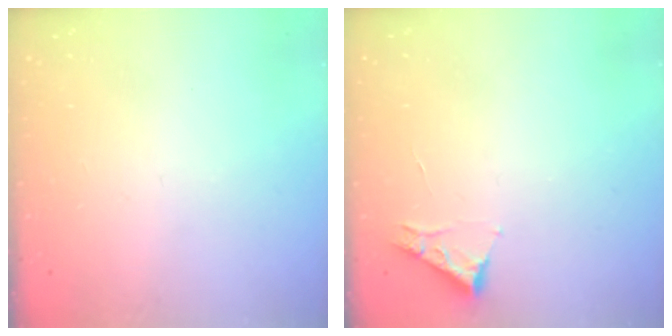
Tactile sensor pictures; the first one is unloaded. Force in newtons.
{"total": 3.3, "press": 3.3, "slide": 0.5}